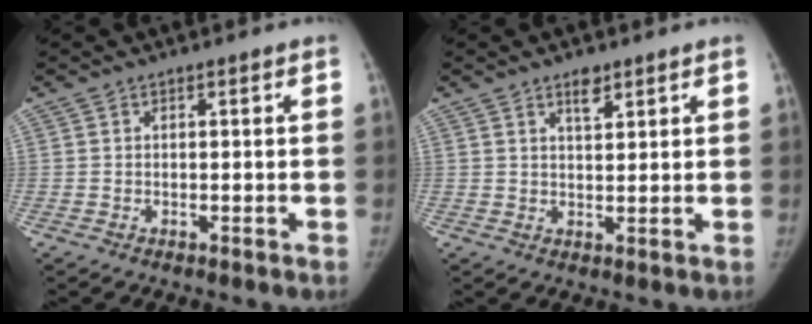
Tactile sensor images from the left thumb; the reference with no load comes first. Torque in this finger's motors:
{"motor_torque": [0.11, -0.13, 0.29, -0.33, 0.09]}